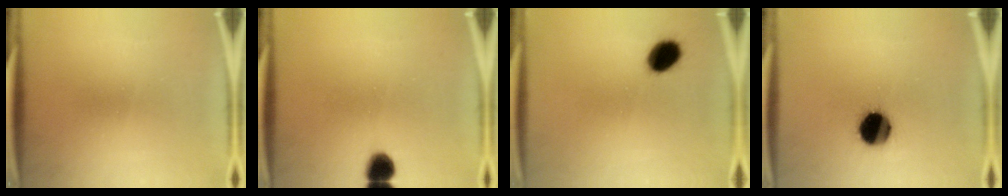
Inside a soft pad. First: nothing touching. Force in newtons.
{"total": 5.5}
{"total": 7.0}
{"total": 11.5}